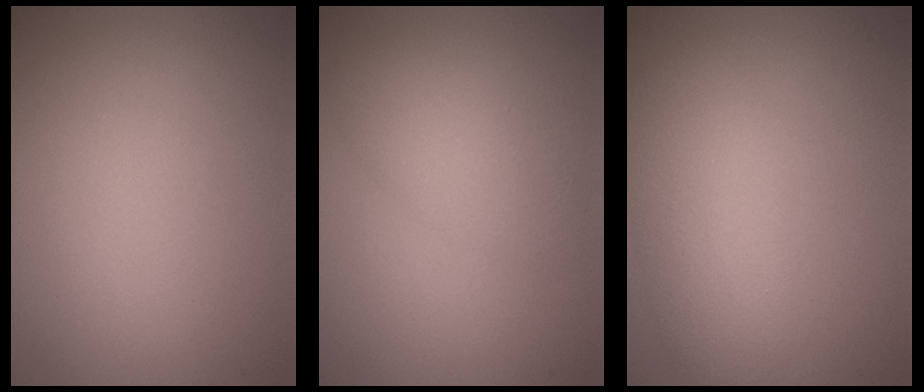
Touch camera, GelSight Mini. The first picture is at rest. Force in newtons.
{"total": 3.0, "press": 3.0, "slide": 0.1}
{"total": 4.2, "press": 4.1, "slide": 0.4}